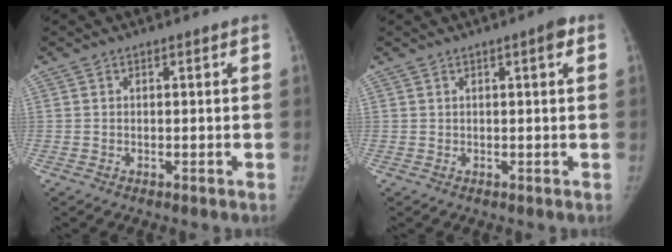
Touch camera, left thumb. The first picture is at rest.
{"total": 2.0, "force": [0.8, 0.5, 1.8], "torque": [-0.024, 0.002, 0.008]}